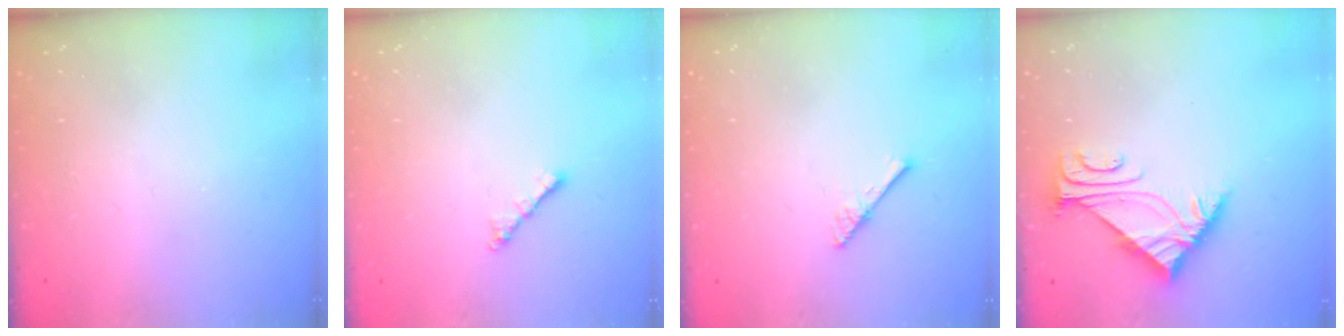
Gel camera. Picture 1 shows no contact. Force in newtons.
{"total": 2.0, "press": 1.9, "slide": 0.6}
{"total": 3.0, "press": 3.0, "slide": 0.3}
{"total": 4.9, "press": 4.9, "slide": 0.7}